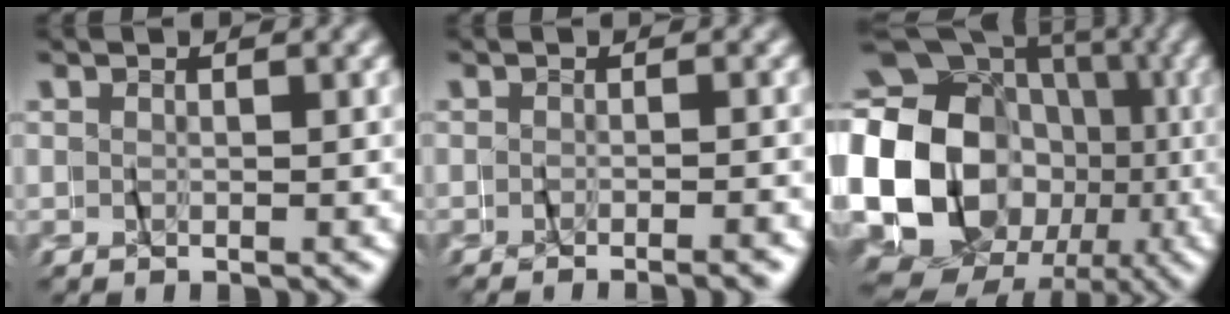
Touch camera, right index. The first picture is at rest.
{"total": 1.9, "force": [-1.8, -0.1, 0.5], "torque": [-0.009, 0.000, -0.033]}
{"total": 21.3, "force": [-4.6, 17.8, 10.7], "torque": [-0.225, -0.063, -0.075]}